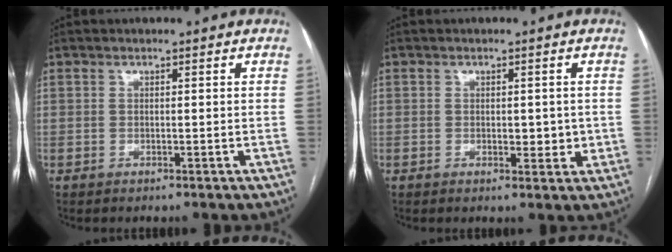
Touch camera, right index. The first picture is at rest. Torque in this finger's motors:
{"motor_torque": [0.45, -0.13, 0.23, 0.03]}